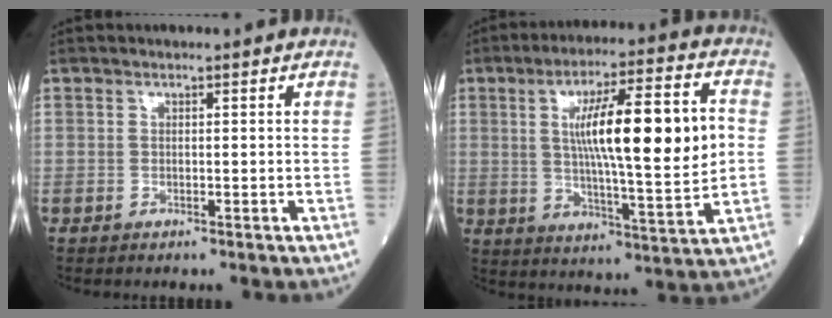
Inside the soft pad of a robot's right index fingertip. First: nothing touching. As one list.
[{"total": 17.8, "force": [2.1, 1.9, 17.6], "torque": [-0.287, 0.009, 0.033]}]